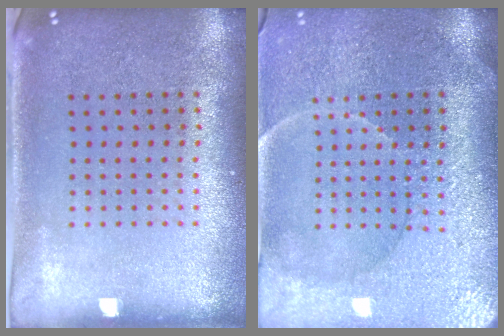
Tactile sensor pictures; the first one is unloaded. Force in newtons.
{"total": 3.7, "press": 3.5, "slide": 1.2}